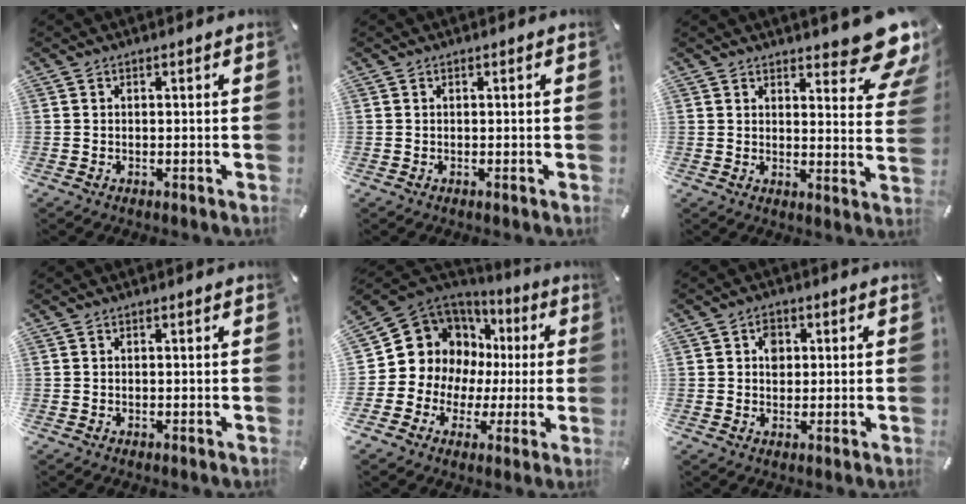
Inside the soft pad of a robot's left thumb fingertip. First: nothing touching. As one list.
[{"total": 0.0}, {"total": 10.7, "force": [8.2, 3.7, 5.8], "torque": [-0.057, -0.073, 0.144]}, {"total": 0.0}, {"total": 12.8, "force": [3.0, 12.0, 3.2], "torque": [-0.075, -0.051, 0.074]}, {"total": 3.9, "force": [0.6, 3.2, 2.1], "torque": [-0.023, -0.004, 0.006]}]